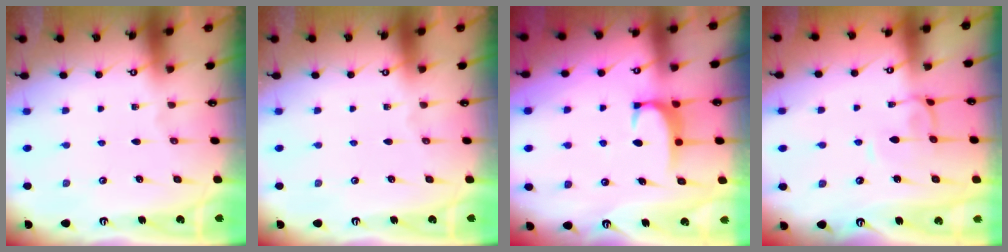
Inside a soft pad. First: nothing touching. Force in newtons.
{"total": 0.0}
{"total": 1.8, "press": 1.7, "slide": 0.5}
{"total": 2.3, "press": 2.3, "slide": 0.4}